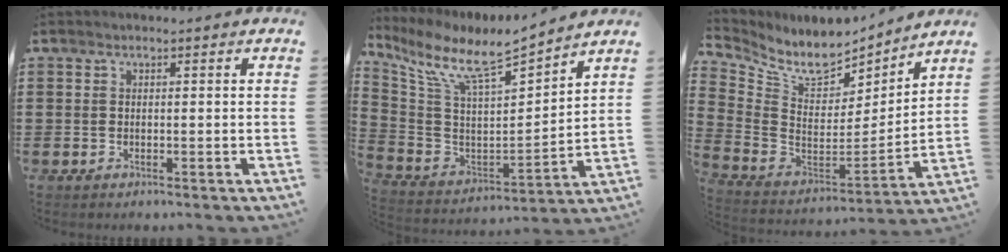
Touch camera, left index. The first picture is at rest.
{"total": 8.6, "force": [6.9, 1.7, 4.8], "torque": [-0.126, -0.052, 0.114]}
{"total": 7.7, "force": [6.2, 3.1, 3.4], "torque": [-0.093, -0.052, 0.108]}